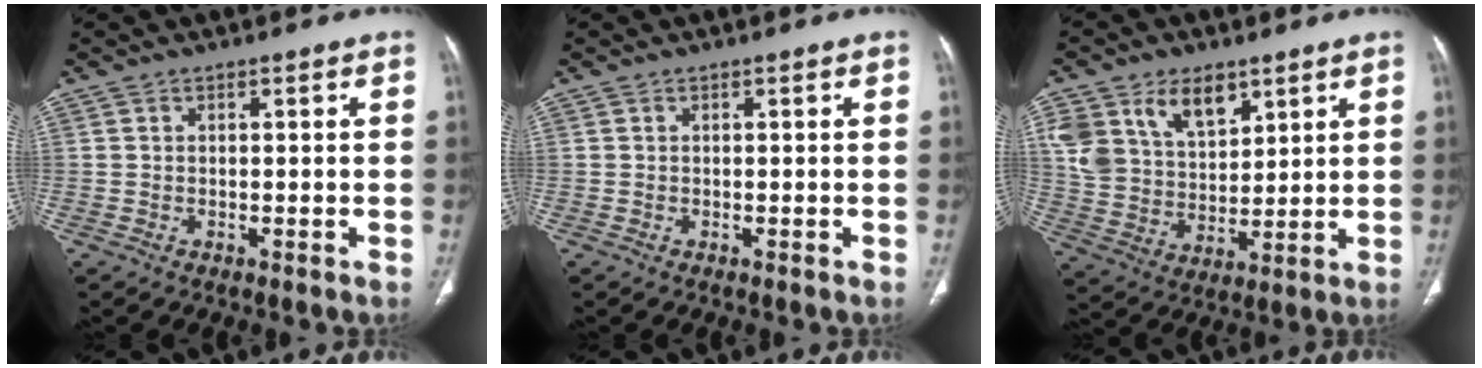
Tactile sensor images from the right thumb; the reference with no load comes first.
{"total": 0.0}
{"total": 14.5, "force": [7.6, 9.1, 8.3], "torque": [-0.130, -0.025, 0.158]}